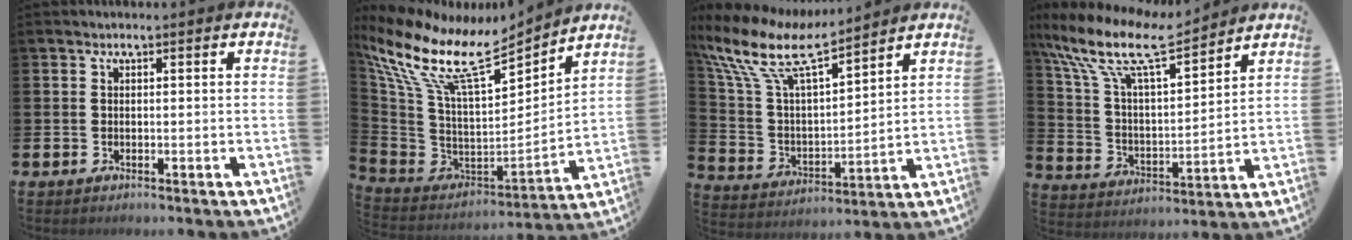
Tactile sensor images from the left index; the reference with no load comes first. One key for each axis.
{"total": 13.3, "fx": 9.8, "fy": 4.5, "fz": 7.9, "tx": -0.200, "ty": -0.068, "tz": 0.166}
{"total": 10.9, "fx": 8.8, "fy": 3.1, "fz": 5.6, "tx": -0.146, "ty": -0.051, "tz": 0.156}
{"total": 11.9, "fx": 9.6, "fy": 3.2, "fz": 6.3, "tx": -0.160, "ty": -0.052, "tz": 0.167}